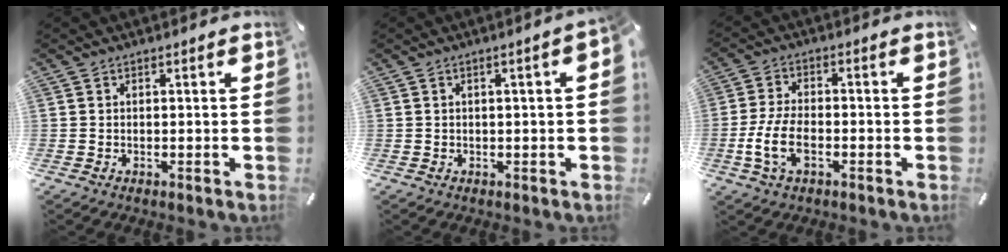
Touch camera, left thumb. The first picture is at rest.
{"total": 2.8, "force": [0.2, 0.2, 2.8], "torque": [-0.047, -0.001, 0.004]}
{"total": 7.5, "force": [-2.6, 3.9, 5.8], "torque": [-0.131, 0.002, -0.048]}